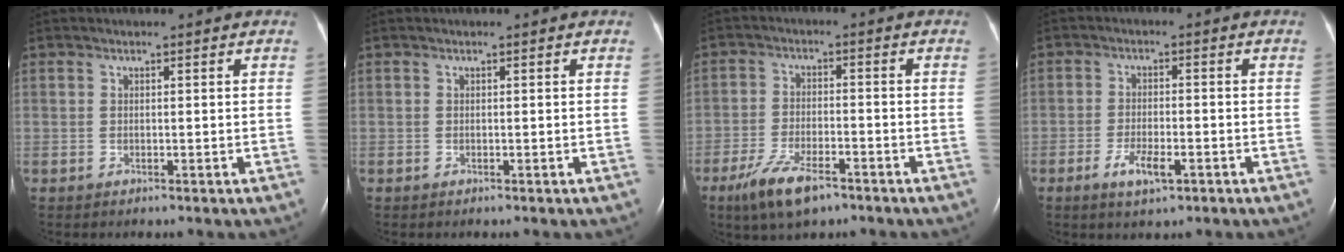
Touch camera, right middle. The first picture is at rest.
{"total": 0.0}
{"total": 7.9, "force": [-5.2, 2.3, 5.4], "torque": [-0.114, -0.011, -0.091]}
{"total": 4.6, "force": [-2.4, 1.4, 3.7], "torque": [-0.072, -0.002, -0.039]}